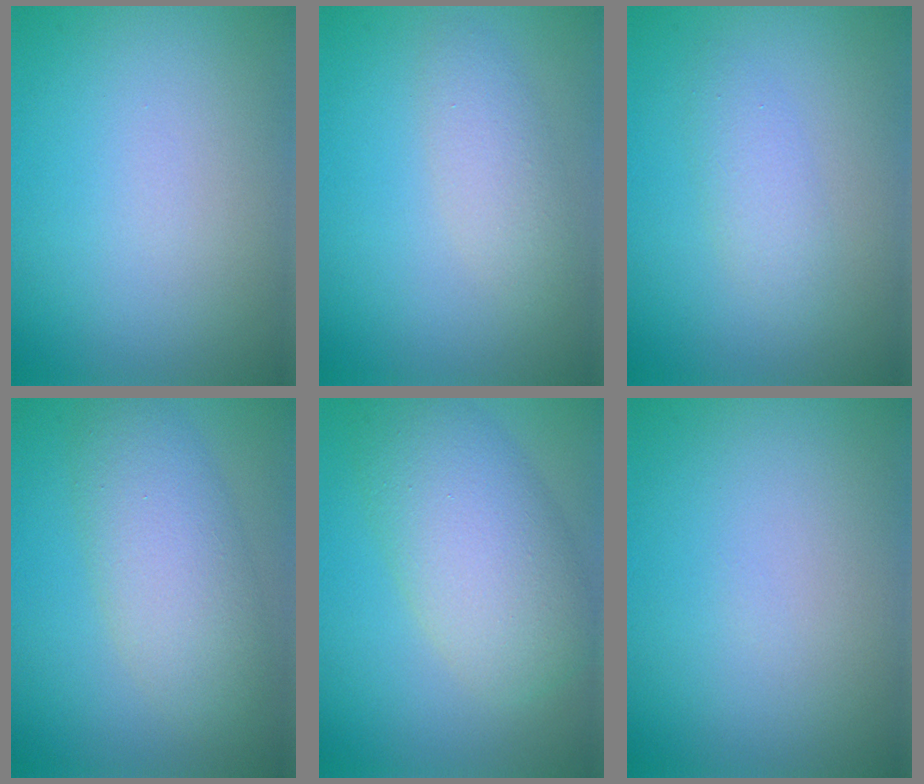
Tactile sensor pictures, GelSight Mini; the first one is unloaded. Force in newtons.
{"total": 2.4, "press": 2.4, "slide": 0.1}
{"total": 2.0, "press": 2.0, "slide": 0.2}
{"total": 5.6, "press": 5.6, "slide": 0.2}
{"total": 7.5, "press": 7.5, "slide": 0.2}
{"total": 0.0}